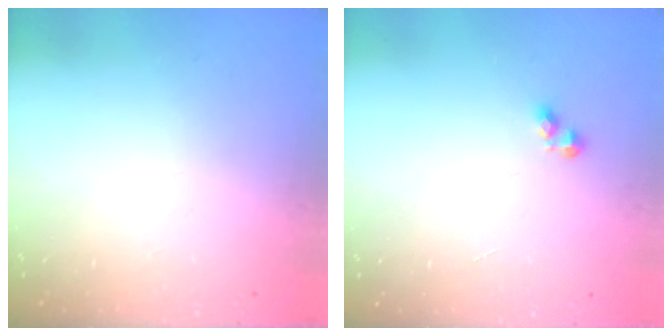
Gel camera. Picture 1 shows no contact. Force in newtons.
{"total": 2.4, "press": 2.4, "slide": 0.3}